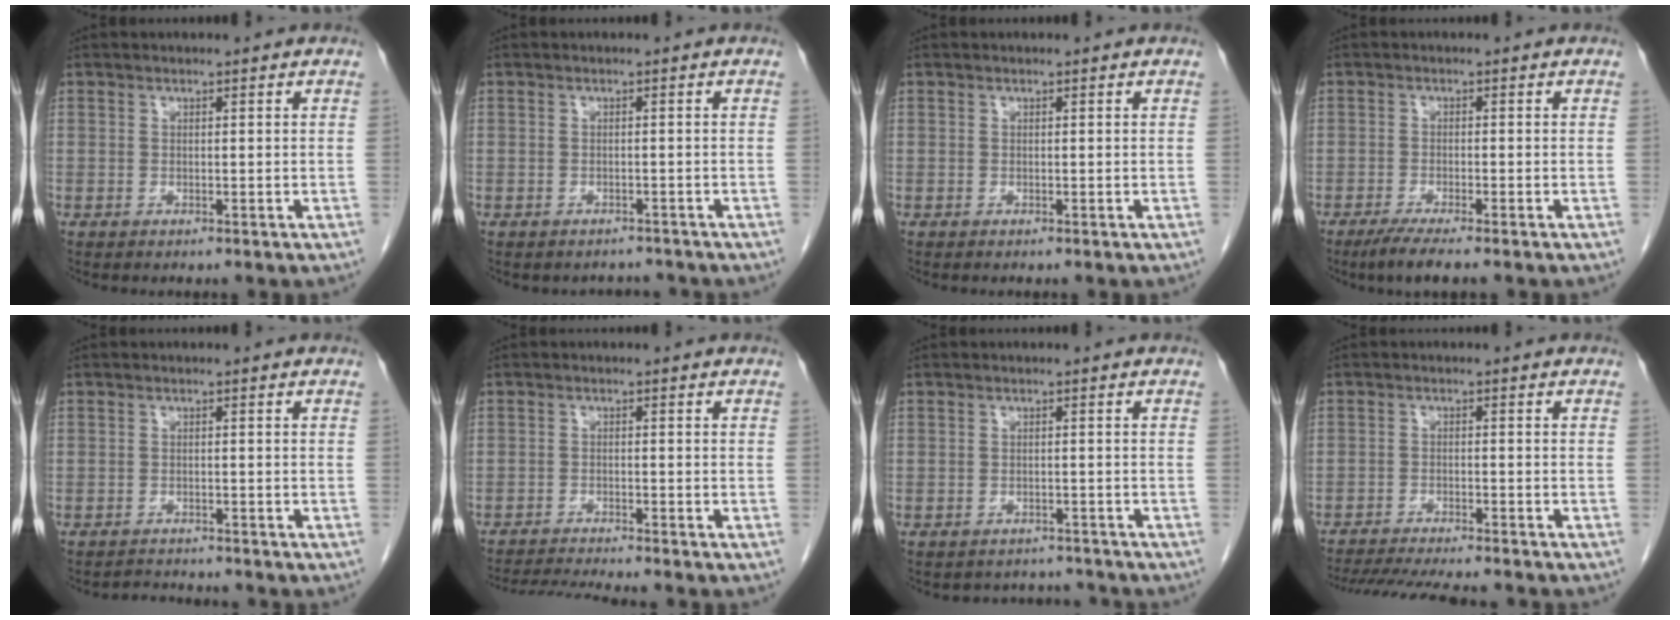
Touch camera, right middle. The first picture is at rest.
{"total": 2.2, "force": [-2.0, 0.9, -0.3], "torque": [0.003, -0.001, -0.029]}
{"total": 0.0}
{"total": 4.4, "force": [-3.3, 0.0, 2.9], "torque": [-0.057, -0.013, -0.058]}
{"total": 2.3, "force": [-2.3, -0.1, -0.3], "torque": [0.001, -0.013, -0.035]}
{"total": 6.2, "force": [-5.8, -1.1, 1.8], "torque": [-0.031, -0.018, -0.097]}
{"total": 4.1, "force": [-3.9, 1.2, -0.6], "torque": [0.005, 0.010, -0.051]}
{"total": 12.9, "force": [-11.6, 1.1, 5.5], "torque": [-0.085, -0.019, -0.167]}